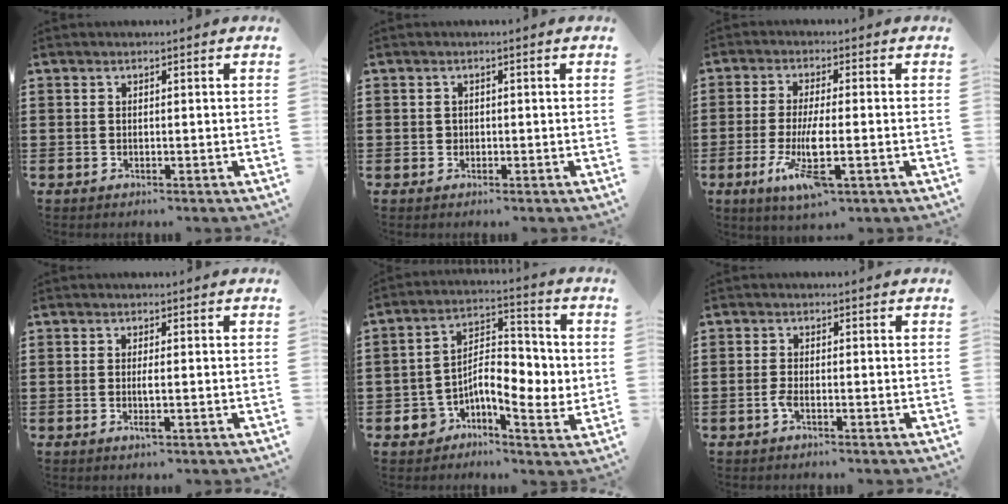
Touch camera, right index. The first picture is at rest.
{"total": 0.7, "force": [0.1, 0.7, 0.2], "torque": [-0.006, 0.003, 0.001]}
{"total": 8.0, "force": [-2.7, 1.5, 7.3], "torque": [-0.159, -0.020, -0.052]}
{"total": 1.5, "force": [-0.3, 0.1, 1.5], "torque": [-0.029, -0.001, -0.006]}
{"total": 8.2, "force": [-1.5, 5.1, 6.2], "torque": [-0.102, 0.002, -0.030]}
{"total": 1.5, "force": [-0.8, 0.3, 1.2], "torque": [-0.038, -0.007, -0.019]}